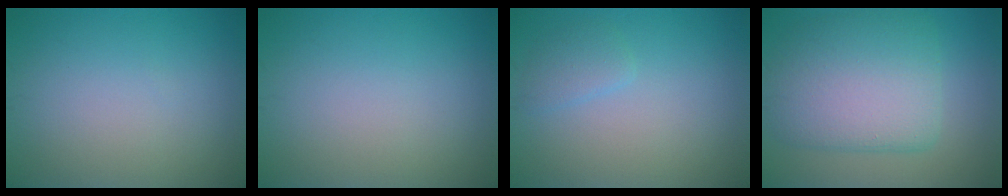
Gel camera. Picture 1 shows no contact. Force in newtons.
{"total": 0.0}
{"total": 1.4, "press": 1.4, "slide": 0.2}
{"total": 8.1, "press": 8.1, "slide": 0.8}